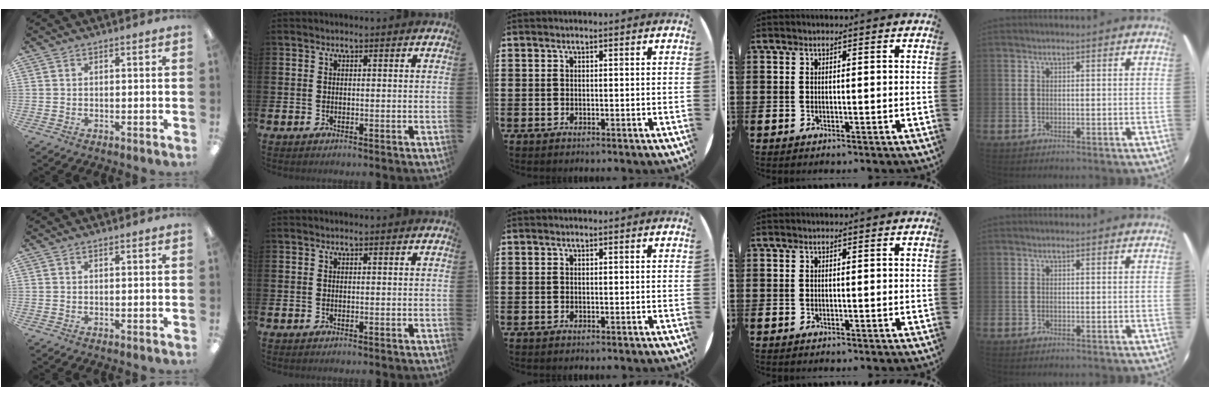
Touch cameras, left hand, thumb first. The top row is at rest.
{}